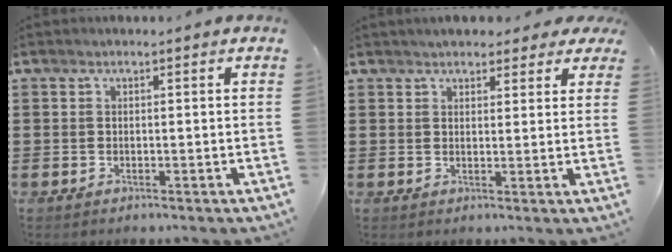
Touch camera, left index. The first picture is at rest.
{"total": 3.3, "force": [3.1, 1.1, 0.7], "torque": [-0.016, -0.002, 0.056]}